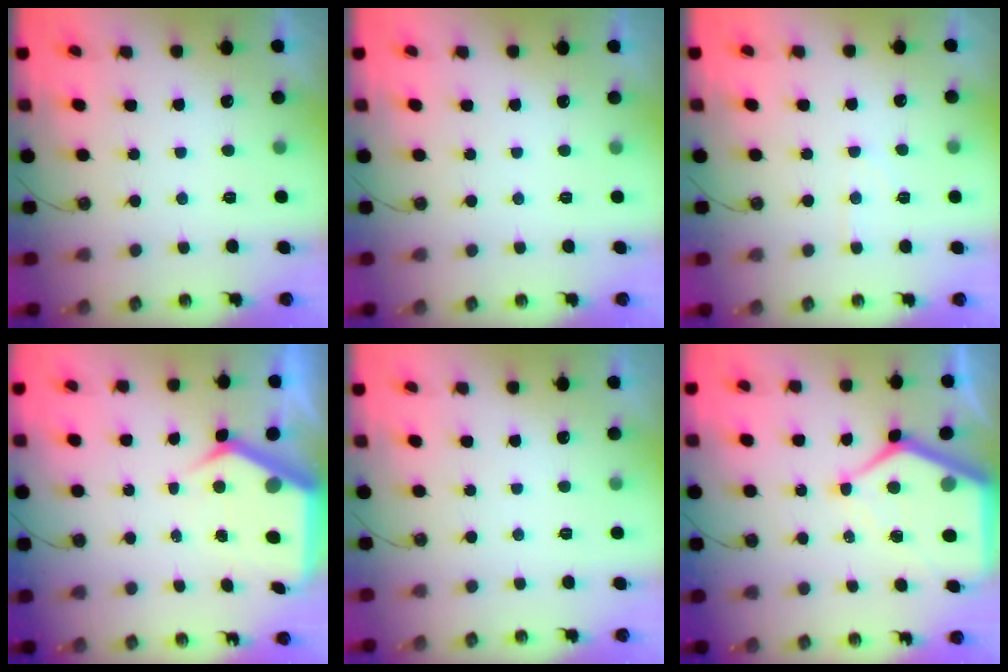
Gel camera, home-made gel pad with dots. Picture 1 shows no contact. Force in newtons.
{"total": 0.0}
{"total": 5.3, "press": 5.3, "slide": 0.5}
{"total": 7.8, "press": 7.7, "slide": 1.3}
{"total": 0.0}
{"total": 12.6, "press": 12.5, "slide": 0.9}